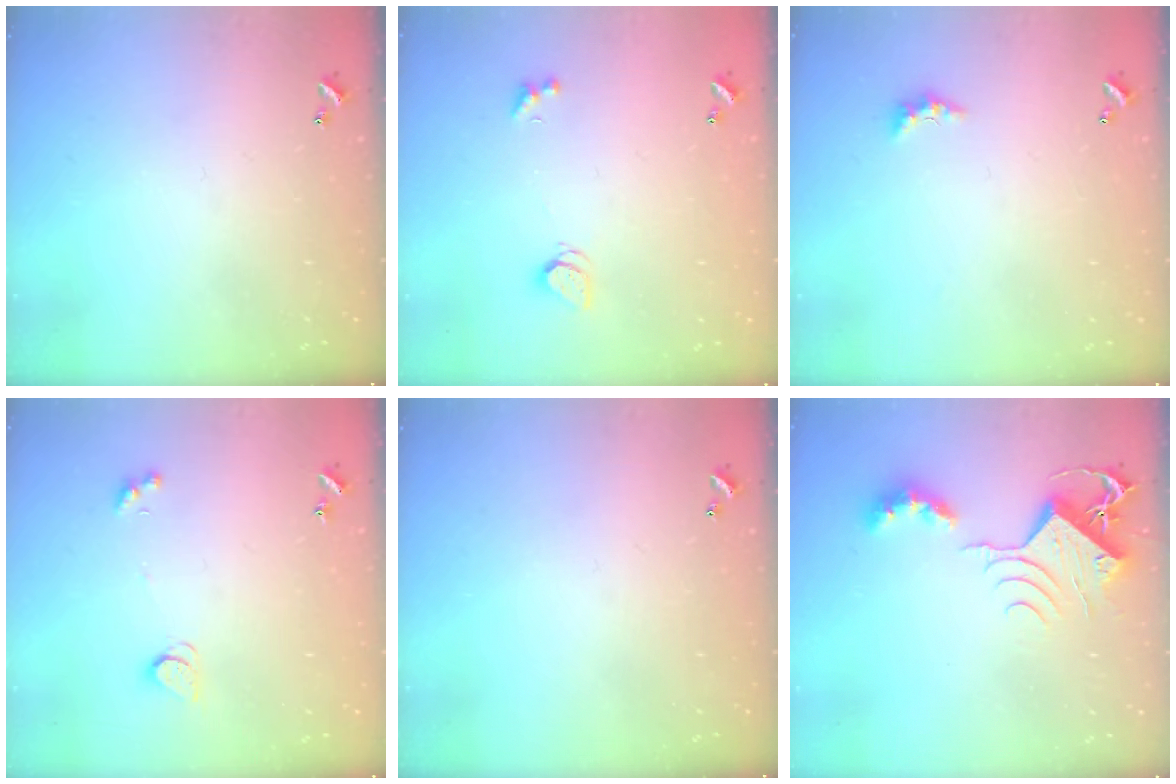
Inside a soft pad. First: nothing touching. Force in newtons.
{"total": 2.0, "press": 2.0, "slide": 0.3}
{"total": 2.3, "press": 2.2, "slide": 0.7}
{"total": 2.6, "press": 2.6, "slide": 0.5}
{"total": 0.0}
{"total": 9.5, "press": 9.3, "slide": 1.6}